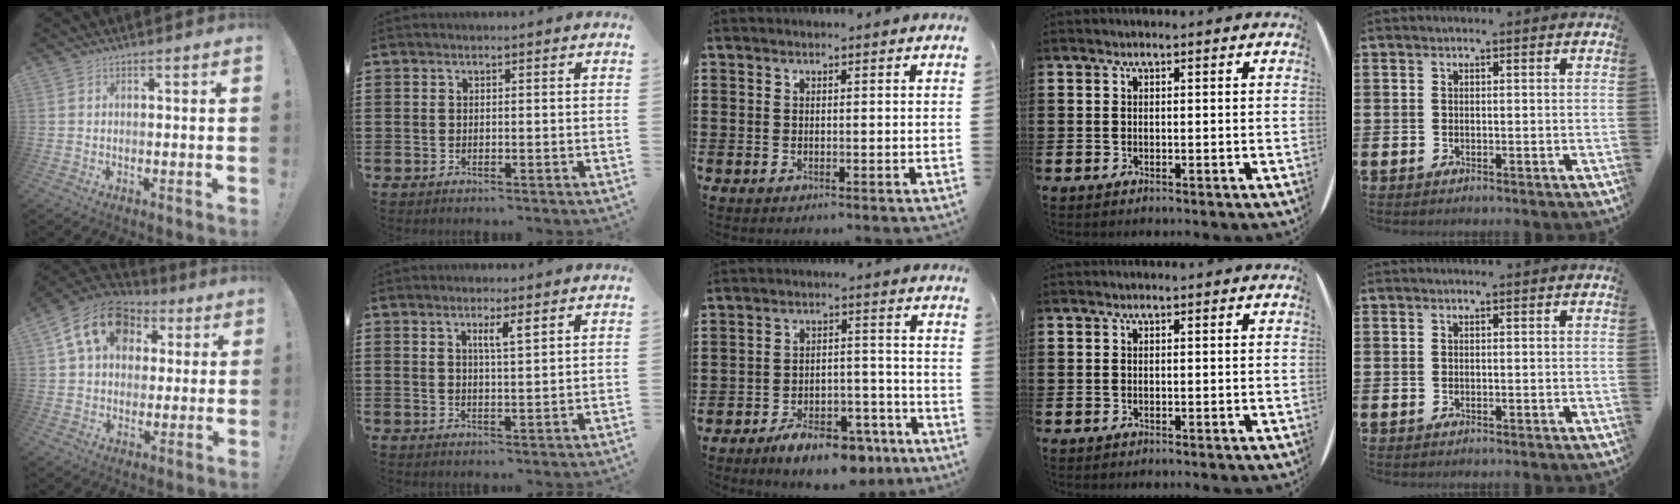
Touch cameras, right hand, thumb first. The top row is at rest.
{"thumb": {"total": 16.8, "force": [6.5, 12.2, 9.6], "torque": [-0.146, -0.011, 0.121]}, "index": {"total": 2.7, "force": [1.4, 0.4, 2.3], "torque": [-0.040, -0.001, 0.021]}, "middle": {"total": 8.0, "force": [-6.5, 2.4, 4.0], "torque": [-0.057, 0.023, -0.116]}}